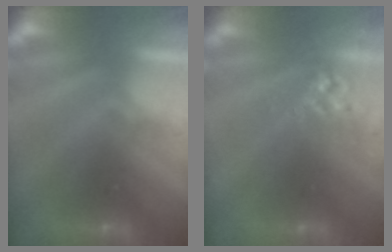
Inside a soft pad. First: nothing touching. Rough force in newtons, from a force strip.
{"total": 2.9}